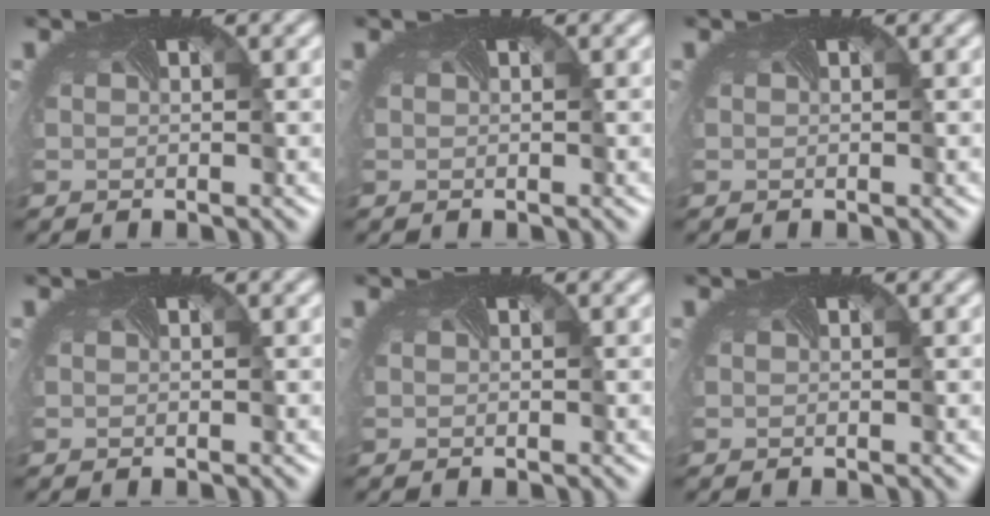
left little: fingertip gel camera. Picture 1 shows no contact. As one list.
[{"total": 0.0}, {"total": 0.0}, {"total": 0.0}, {"total": 0.0}, {"total": 0.0}]